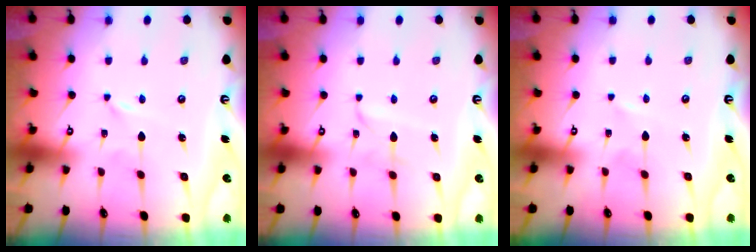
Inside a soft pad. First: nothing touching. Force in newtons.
{"total": 2.6, "press": 2.6, "slide": 0.1}
{"total": 0.6, "press": 0.6, "slide": 0.1}